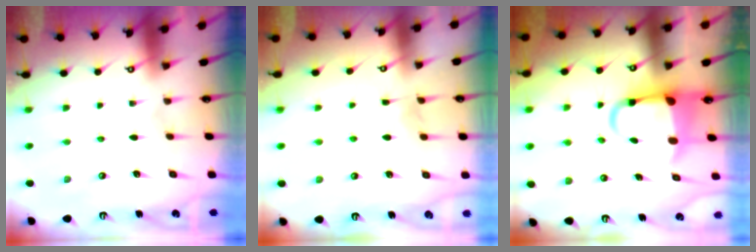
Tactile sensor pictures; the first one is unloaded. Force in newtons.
{"total": 5.1, "press": 5.0, "slide": 0.5}
{"total": 5.4, "press": 5.2, "slide": 1.3}